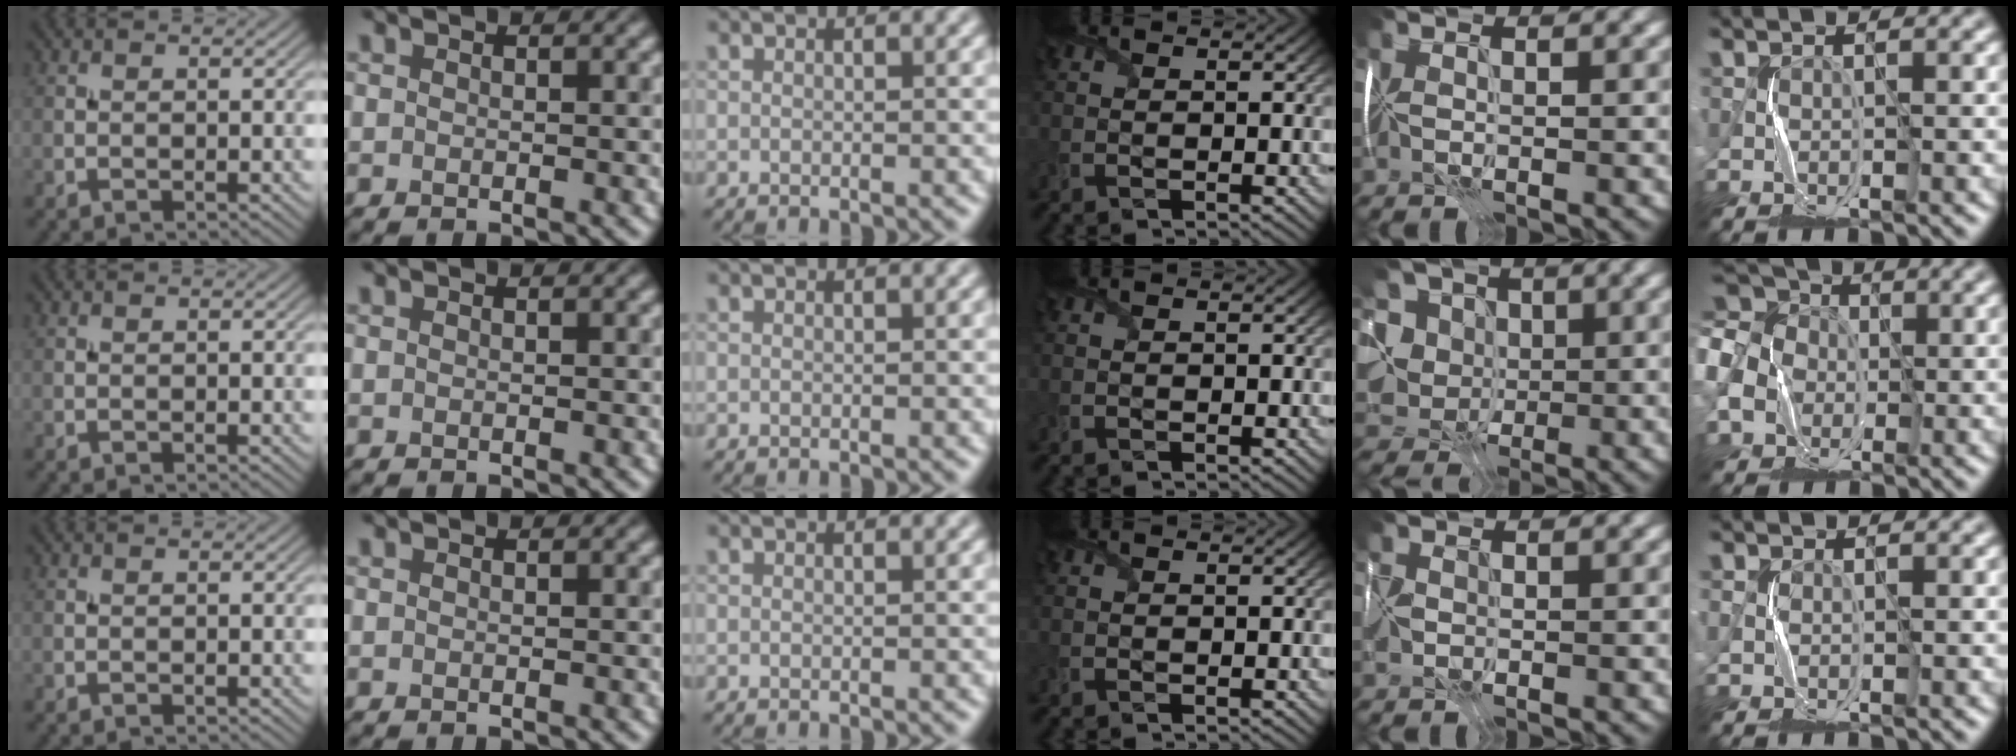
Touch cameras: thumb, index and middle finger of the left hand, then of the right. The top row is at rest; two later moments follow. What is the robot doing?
{"motion": "fold", "object": "shipping label"}